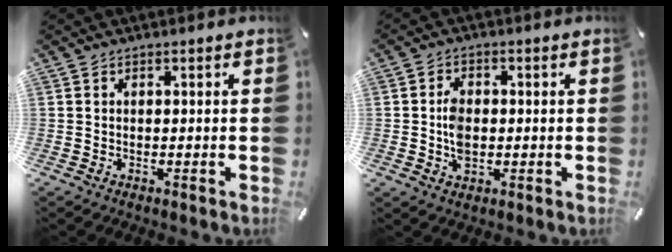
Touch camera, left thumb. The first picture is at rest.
{"total": 5.3, "force": [-0.4, 3.7, 3.8], "torque": [-0.076, 0.000, -0.011]}